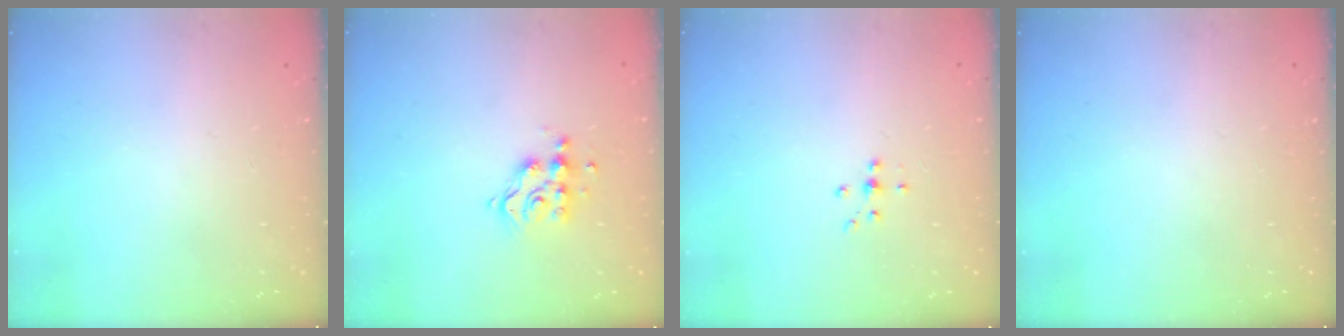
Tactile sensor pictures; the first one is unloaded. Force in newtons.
{"total": 8.0, "press": 8.0, "slide": 0.5}
{"total": 4.7, "press": 4.7, "slide": 0.7}
{"total": 0.0}